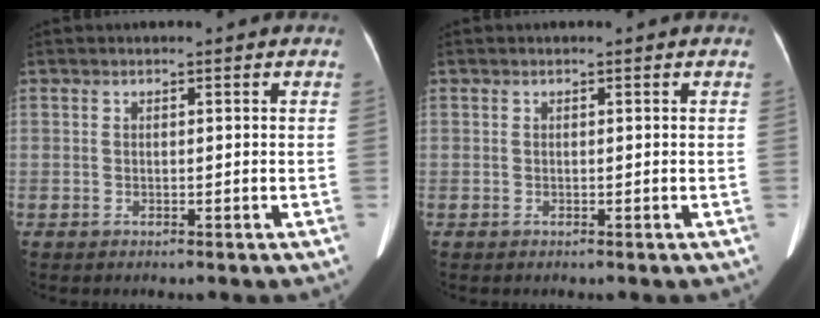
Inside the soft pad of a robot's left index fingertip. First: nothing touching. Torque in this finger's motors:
{"motor_torque": [0.01, 0.01, 0.00, 0.00]}